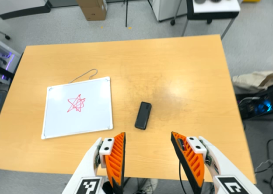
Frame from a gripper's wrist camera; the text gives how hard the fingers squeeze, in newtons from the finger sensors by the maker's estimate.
{"total": 0.0}